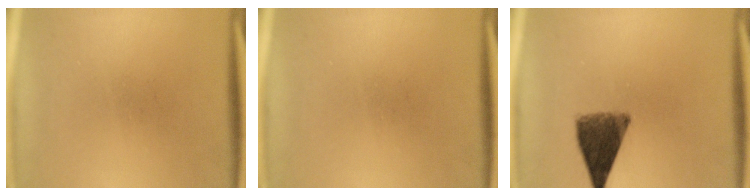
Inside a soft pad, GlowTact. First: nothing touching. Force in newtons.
{"total": 0.0}
{"total": 8.7}